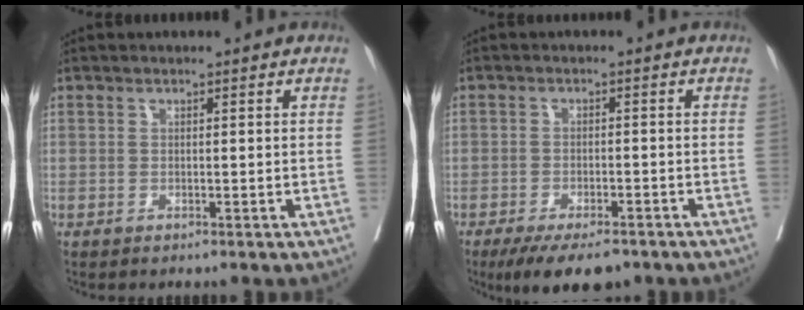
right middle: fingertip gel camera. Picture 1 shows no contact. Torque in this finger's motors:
{"motor_torque": [1.03, -1.11, -0.02, 0.00]}